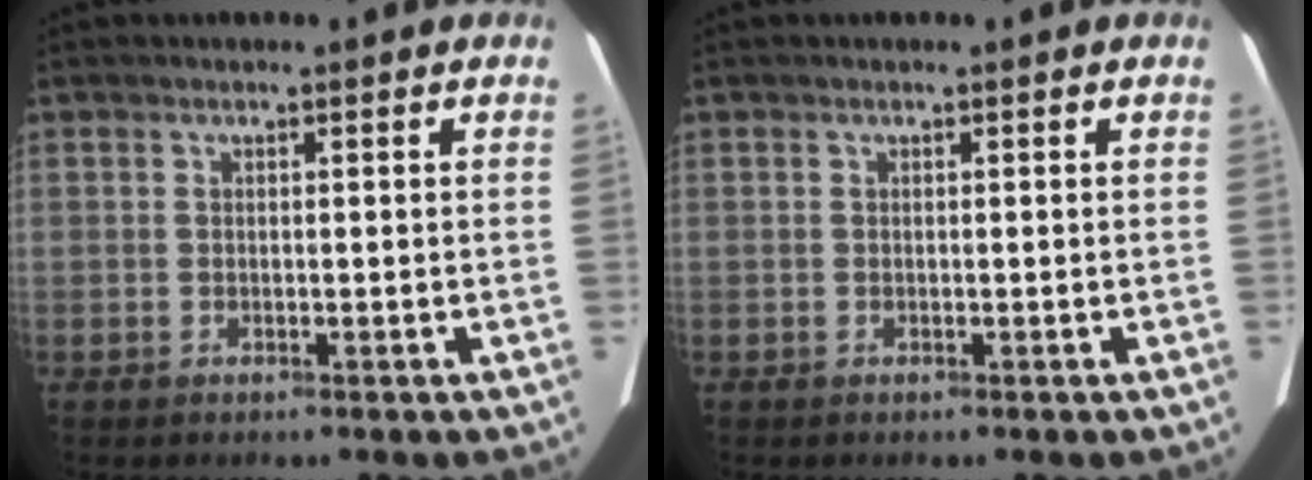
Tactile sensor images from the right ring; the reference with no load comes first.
{"total": 0.0}